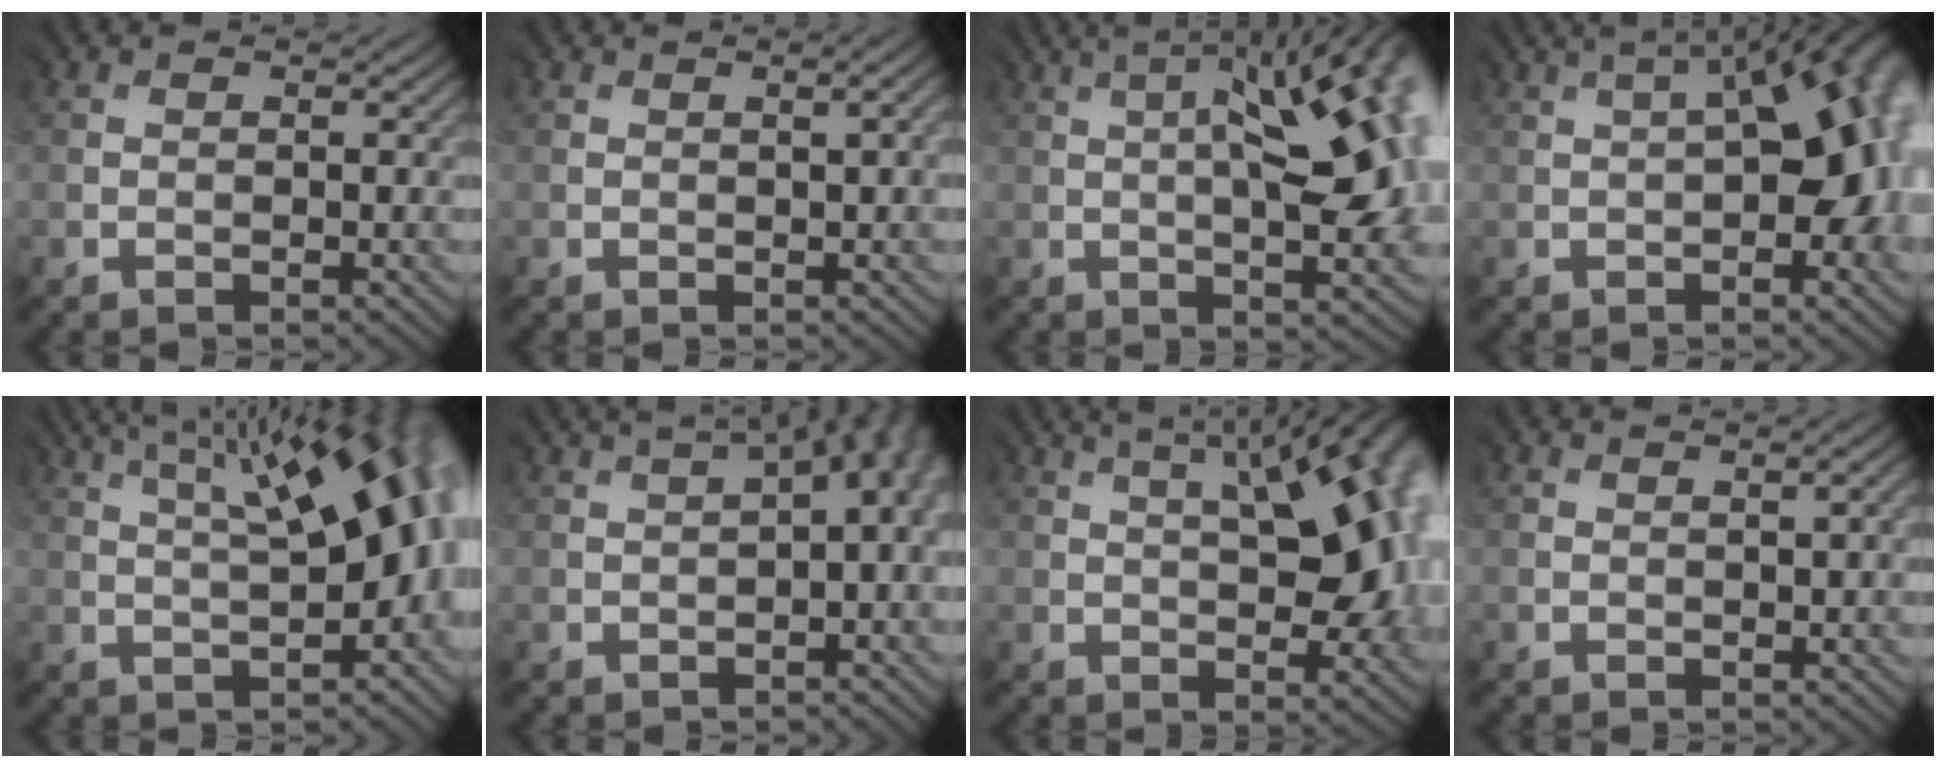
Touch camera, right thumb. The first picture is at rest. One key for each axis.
{"total": 0.7, "fx": 0.2, "fy": -0.6, "fz": 0.3, "tx": -0.003, "ty": 0.002, "tz": 0.006}
{"total": 14.1, "fx": 1.4, "fy": 4.6, "fz": 13.3, "tx": -0.161, "ty": 0.024, "tz": 0.017}
{"total": 14.2, "fx": 0.3, "fy": 6.2, "fz": 12.8, "tx": -0.146, "ty": 0.023, "tz": 0.000}
{"total": 13.7, "fx": 3.6, "fy": 4.7, "fz": 12.3, "tx": -0.154, "ty": 0.038, "tz": 0.050}
{"total": 4.9, "fx": 0.5, "fy": 1.7, "fz": 4.6, "tx": -0.030, "ty": 0.026, "tz": 0.005}
{"total": 13.6, "fx": 3.1, "fy": 5.2, "fz": 12.2, "tx": -0.160, "ty": 0.036, "tz": 0.045}
{"total": 0.7, "fx": 0.2, "fy": -0.7, "fz": -0.1, "tx": 0.003, "ty": 0.001, "tz": 0.005}